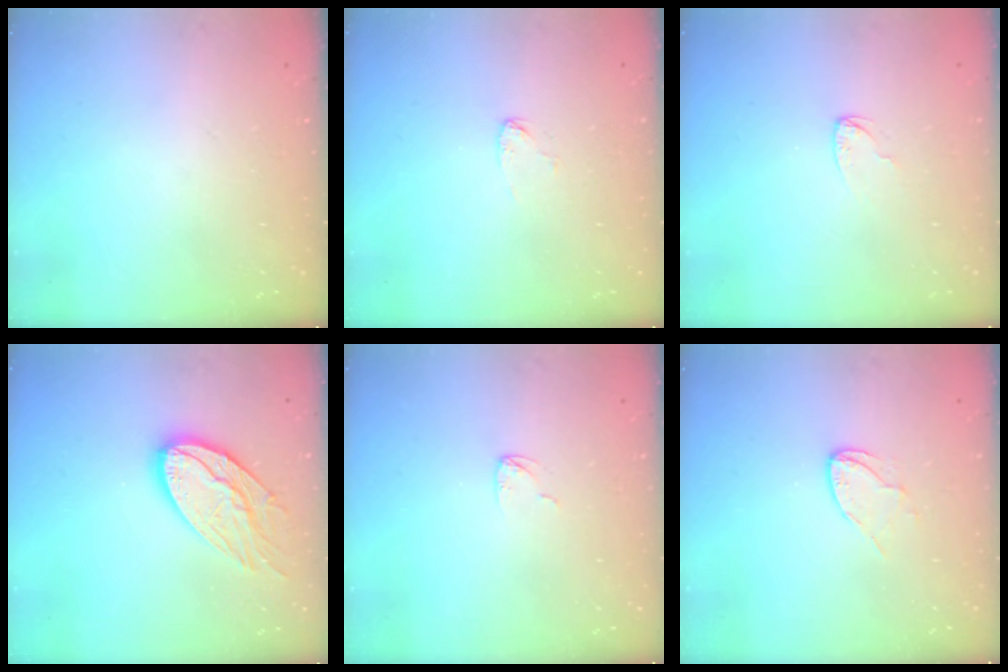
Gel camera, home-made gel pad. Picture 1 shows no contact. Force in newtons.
{"total": 2.6, "press": 2.6, "slide": 0.1}
{"total": 2.6, "press": 2.6, "slide": 0.3}
{"total": 15.0, "press": 15.0, "slide": 1.0}
{"total": 2.9, "press": 2.9, "slide": 0.2}
{"total": 6.3, "press": 6.3, "slide": 0.6}